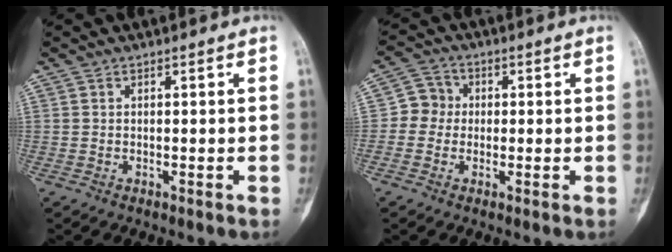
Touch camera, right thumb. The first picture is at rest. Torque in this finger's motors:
{"motor_torque": [-0.13, 0.04, 0.21, -0.16, 0.04]}